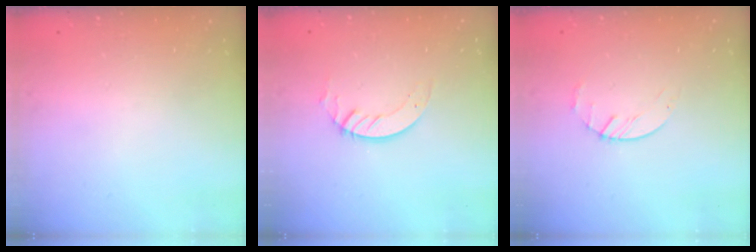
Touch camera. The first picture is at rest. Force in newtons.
{"total": 3.3, "press": 3.3, "slide": 0.2}
{"total": 2.2, "press": 2.2, "slide": 0.3}